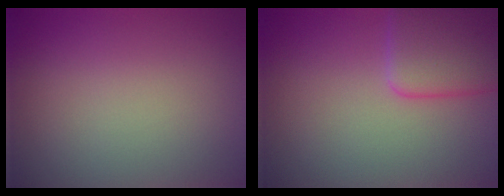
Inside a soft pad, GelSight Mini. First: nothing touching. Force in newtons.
{"total": 4.4, "press": 4.4, "slide": 0.2}